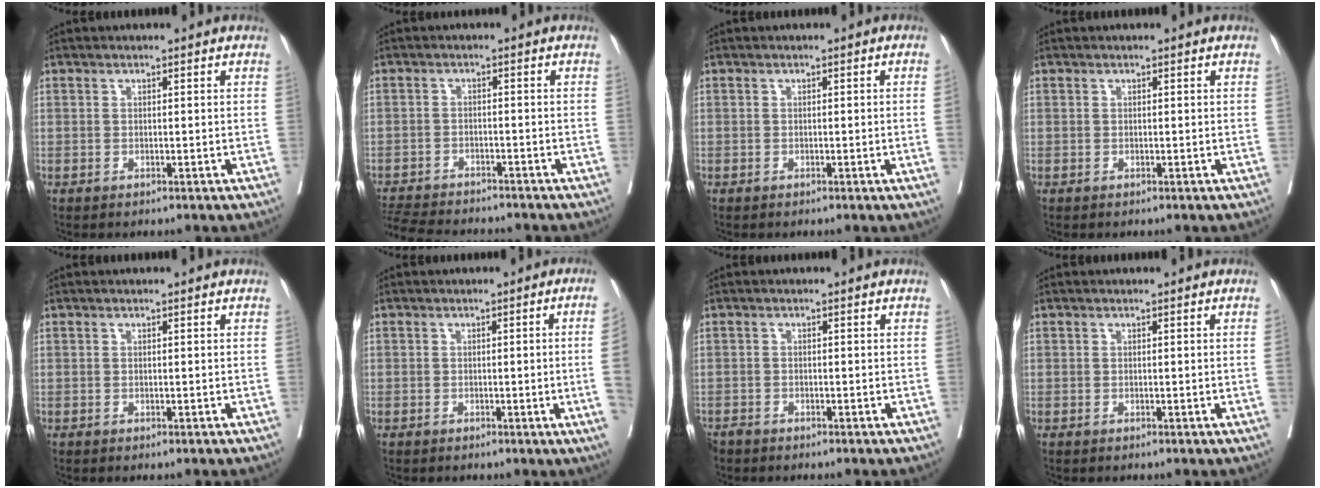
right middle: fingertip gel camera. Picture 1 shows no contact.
{"total": 11.1, "force": [-10.3, 1.7, 3.8], "torque": [-0.071, -0.010, -0.154]}
{"total": 1.1, "force": [-0.1, -0.3, 1.0], "torque": [-0.011, 0.001, 0.001]}
{"total": 0.0}
{"total": 0.0}
{"total": 5.3, "force": [-0.7, -1.8, 4.9], "torque": [-0.050, -0.010, -0.009]}
{"total": 1.8, "force": [-1.7, 0.7, 0.2], "torque": [-0.004, -0.003, -0.031]}
{"total": 0.6, "force": [0.0, -0.3, 0.6], "torque": [-0.002, 0.001, -0.002]}